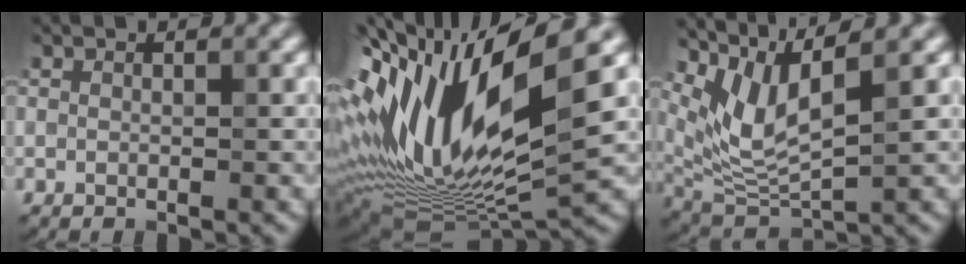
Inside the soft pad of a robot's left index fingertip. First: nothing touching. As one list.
[{"total": 16.8, "force": [2.9, 6.3, 15.3], "torque": [-0.304, -0.006, 0.059]}, {"total": 5.8, "force": [3.2, 1.6, 4.5], "torque": [-0.102, -0.012, 0.071]}]